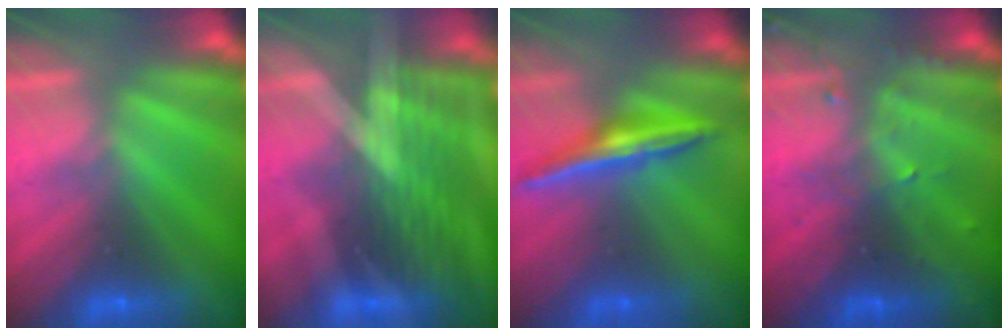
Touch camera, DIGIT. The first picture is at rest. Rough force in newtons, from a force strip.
{"total": 3.0}
{"total": 1.5}
{"total": 3.4}